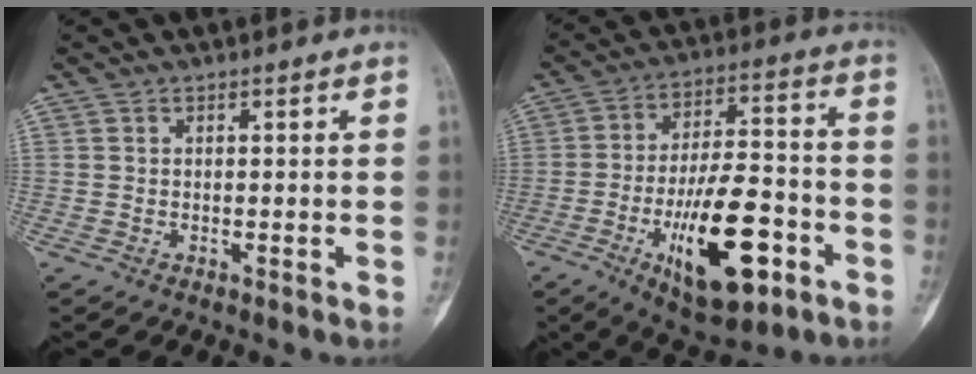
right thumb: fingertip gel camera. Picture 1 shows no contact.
{"total": 19.5, "force": [-7.5, 8.0, 16.2], "torque": [-0.254, 0.033, -0.109]}